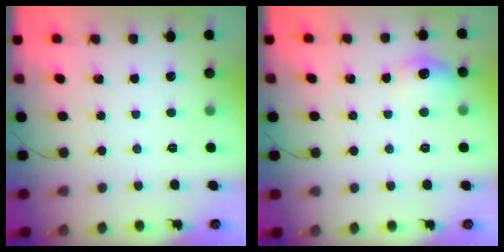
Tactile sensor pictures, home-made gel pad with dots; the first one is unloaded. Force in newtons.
{"total": 8.8, "press": 8.8, "slide": 0.7}